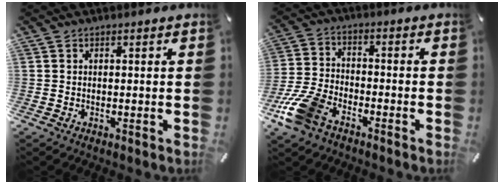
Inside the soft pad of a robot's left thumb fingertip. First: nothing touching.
{"total": 11.3, "force": [-7.5, 5.9, 6.2], "torque": [-0.143, 0.028, -0.145]}